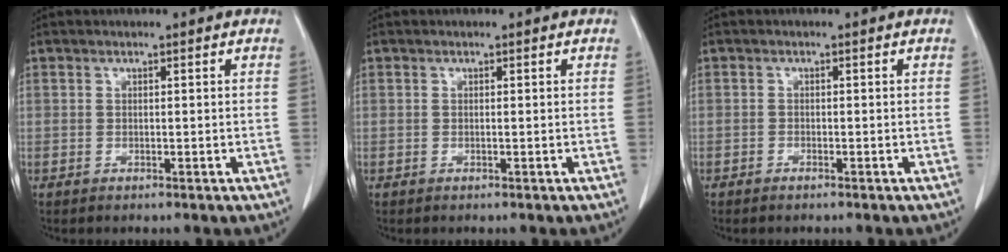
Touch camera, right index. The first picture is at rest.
{"total": 0.0}
{"total": 0.7, "force": [-0.6, 0.2, 0.3], "torque": [-0.009, -0.001, -0.010]}